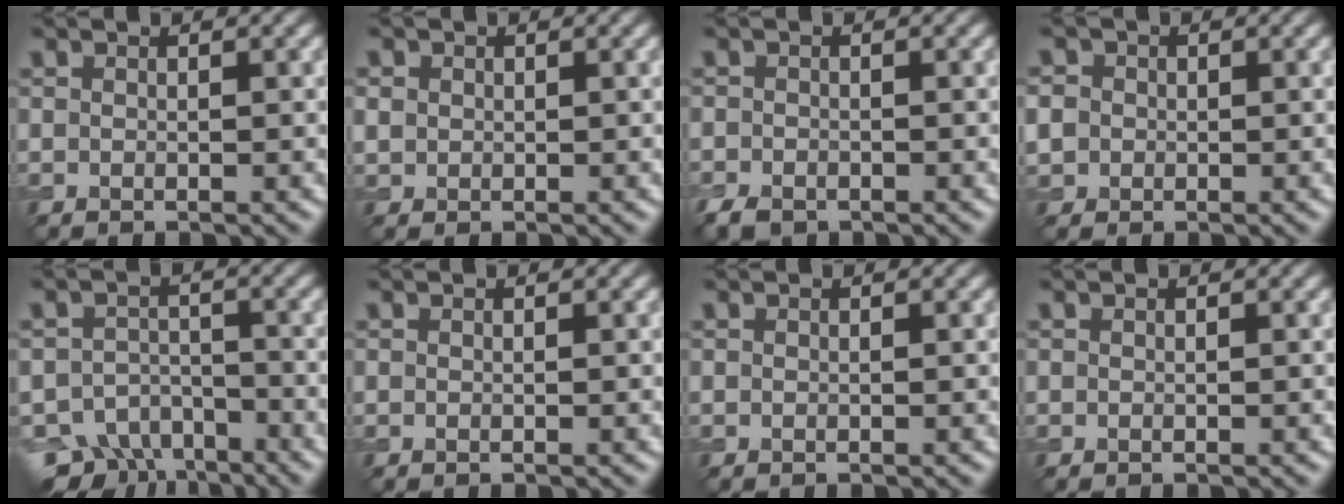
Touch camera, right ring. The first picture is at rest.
{"total": 1.1, "force": [0.2, 1.0, 0.2], "torque": [-0.002, -0.001, 0.003]}
{"total": 2.0, "force": [-1.6, 1.1, 0.8], "torque": [-0.014, -0.006, -0.034]}
{"total": 3.6, "force": [0.2, 3.4, 1.3], "torque": [-0.026, 0.019, -0.018]}
{"total": 7.9, "force": [-6.0, 4.4, 2.8], "torque": [-0.032, -0.011, -0.098]}
{"total": 0.0}
{"total": 0.0}
{"total": 0.0}